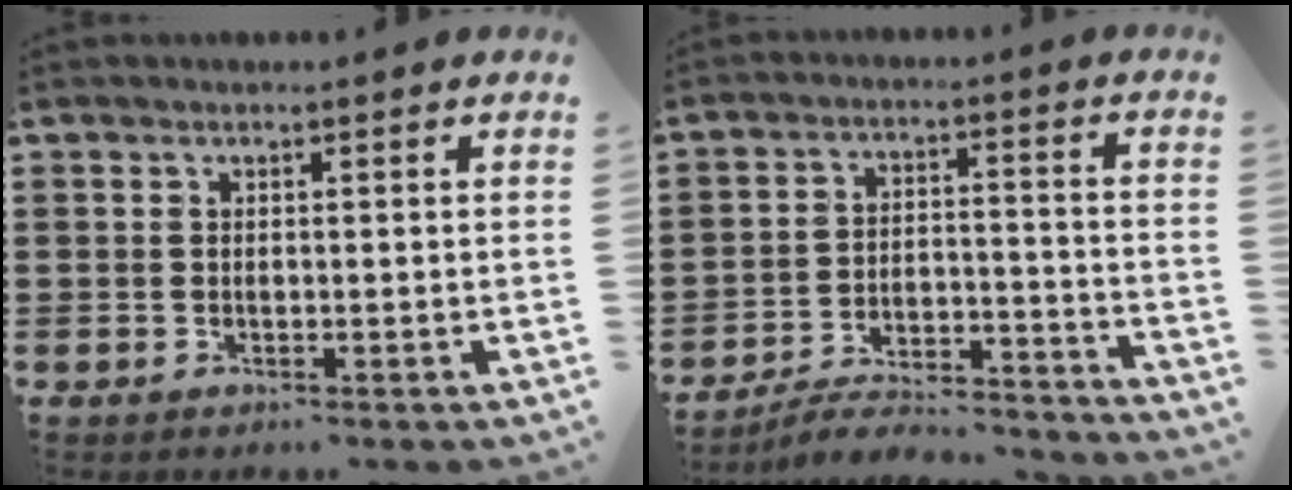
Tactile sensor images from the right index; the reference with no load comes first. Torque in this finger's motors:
{"motor_torque": [-1.89, 0.25, -1.05, -0.21]}